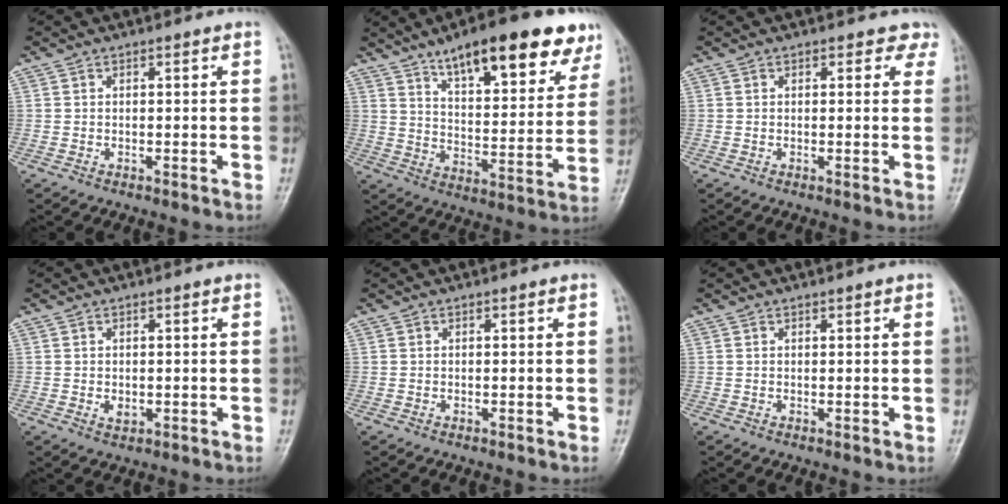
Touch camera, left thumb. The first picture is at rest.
{"total": 20.7, "force": [13.5, 6.7, 14.3], "torque": [-0.162, -0.047, 0.202]}
{"total": 2.9, "force": [2.1, 1.8, 0.8], "torque": [0.024, -0.007, 0.008]}
{"total": 1.8, "force": [-0.1, 1.3, 1.2], "torque": [-0.015, -0.002, 0.001]}
{"total": 0.0}
{"total": 0.7, "force": [0.5, 0.2, 0.4], "torque": [-0.003, -0.002, 0.005]}